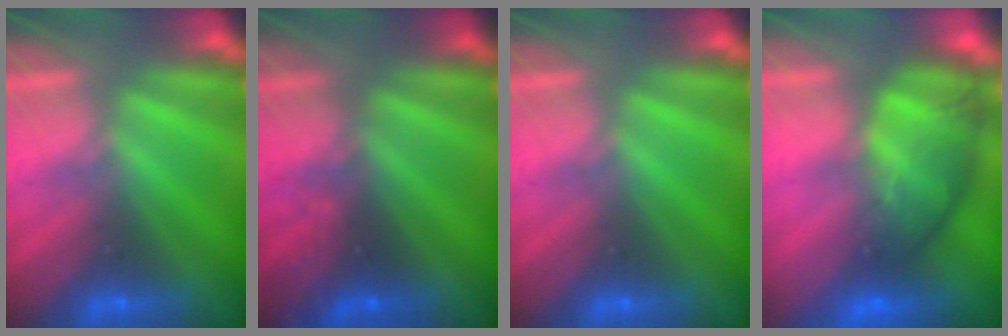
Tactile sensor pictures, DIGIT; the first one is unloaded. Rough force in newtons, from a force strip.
{"total": 2.6}
{"total": 0.0}
{"total": 7.1}